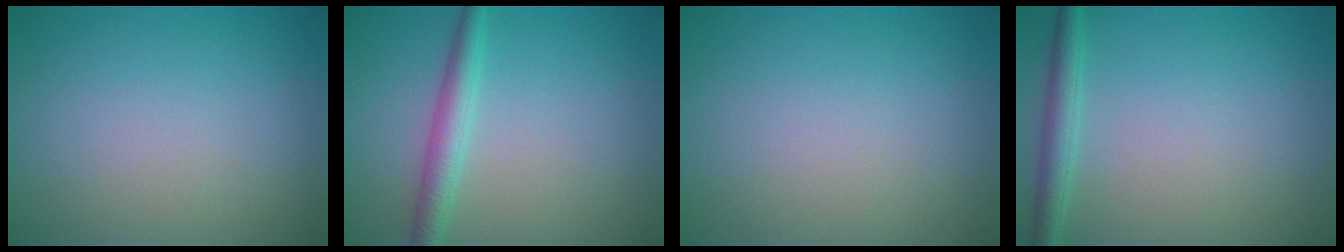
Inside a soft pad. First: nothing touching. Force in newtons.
{"total": 2.8, "press": 2.8, "slide": 0.1}
{"total": 0.0}
{"total": 2.3, "press": 2.3, "slide": 0.1}